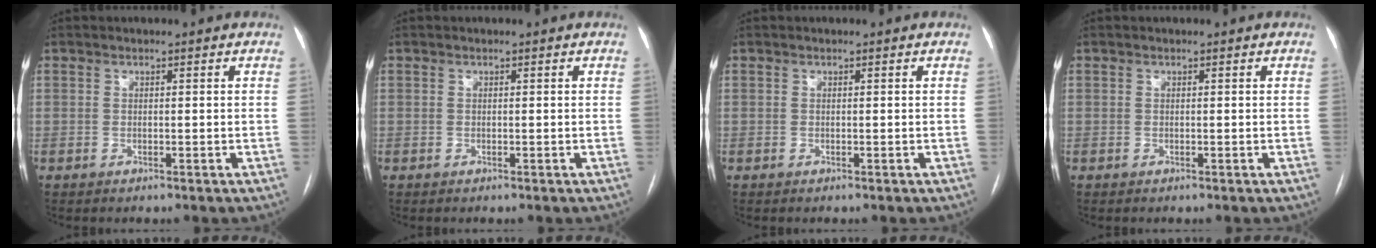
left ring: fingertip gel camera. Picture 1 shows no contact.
{"total": 0.0}
{"total": 0.0}
{"total": 0.0}